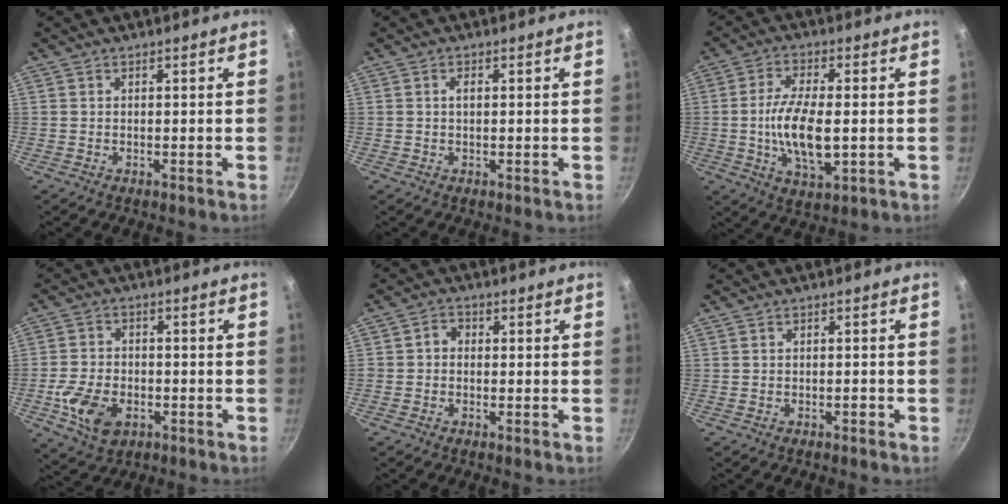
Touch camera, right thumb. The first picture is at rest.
{"total": 1.2, "force": [0.2, 0.6, 1.1], "torque": [-0.020, 0.002, 0.002]}
{"total": 11.5, "force": [-1.0, 4.7, 10.4], "torque": [-0.201, -0.001, -0.020]}
{"total": 9.8, "force": [-3.3, 6.4, 6.6], "torque": [-0.122, 0.011, -0.061]}
{"total": 2.2, "force": [-0.4, 1.9, 1.1], "torque": [-0.011, 0.010, -0.015]}
{"total": 0.8, "force": [-0.6, 0.3, 0.4], "torque": [-0.008, 0.009, -0.008]}